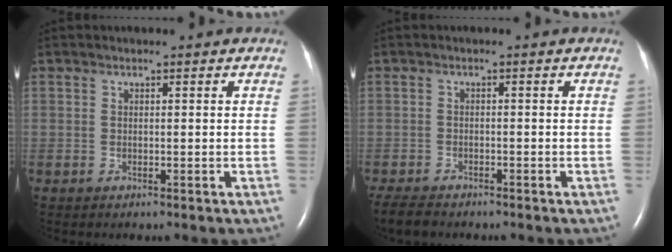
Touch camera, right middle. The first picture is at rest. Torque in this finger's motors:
{"motor_torque": [0.11, -0.12, -0.01, 0.00]}